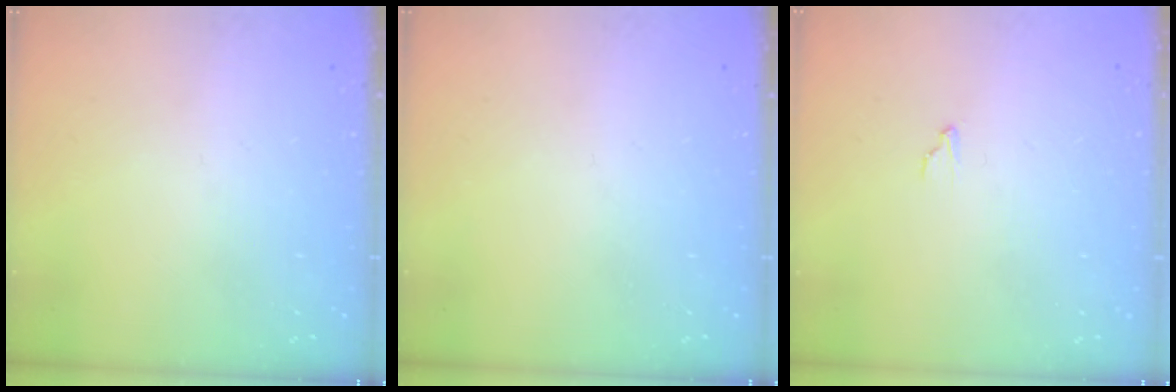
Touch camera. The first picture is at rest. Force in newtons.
{"total": 0.0}
{"total": 2.3, "press": 2.3, "slide": 0.1}